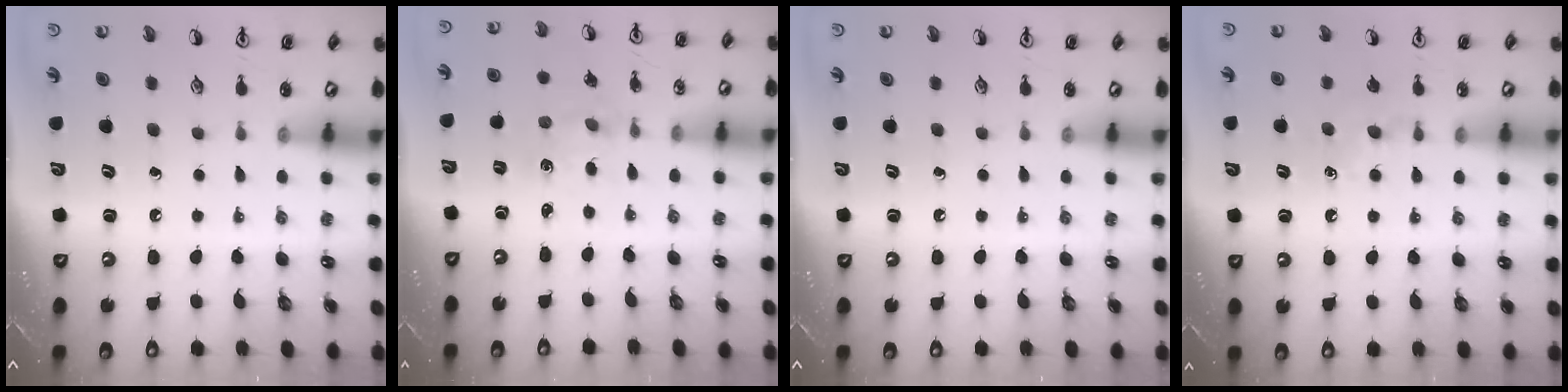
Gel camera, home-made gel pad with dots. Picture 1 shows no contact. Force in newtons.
{"total": 0.6, "press": 0.6, "slide": 0.2}
{"total": 0.0}
{"total": 5.5, "press": 5.5, "slide": 0.8}